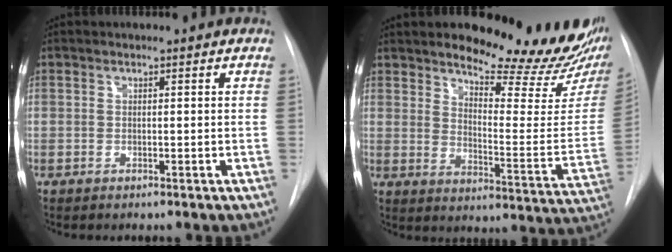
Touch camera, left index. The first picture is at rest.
{"total": 20.3, "force": [17.2, 4.7, 9.8], "torque": [-0.131, -0.095, 0.207]}